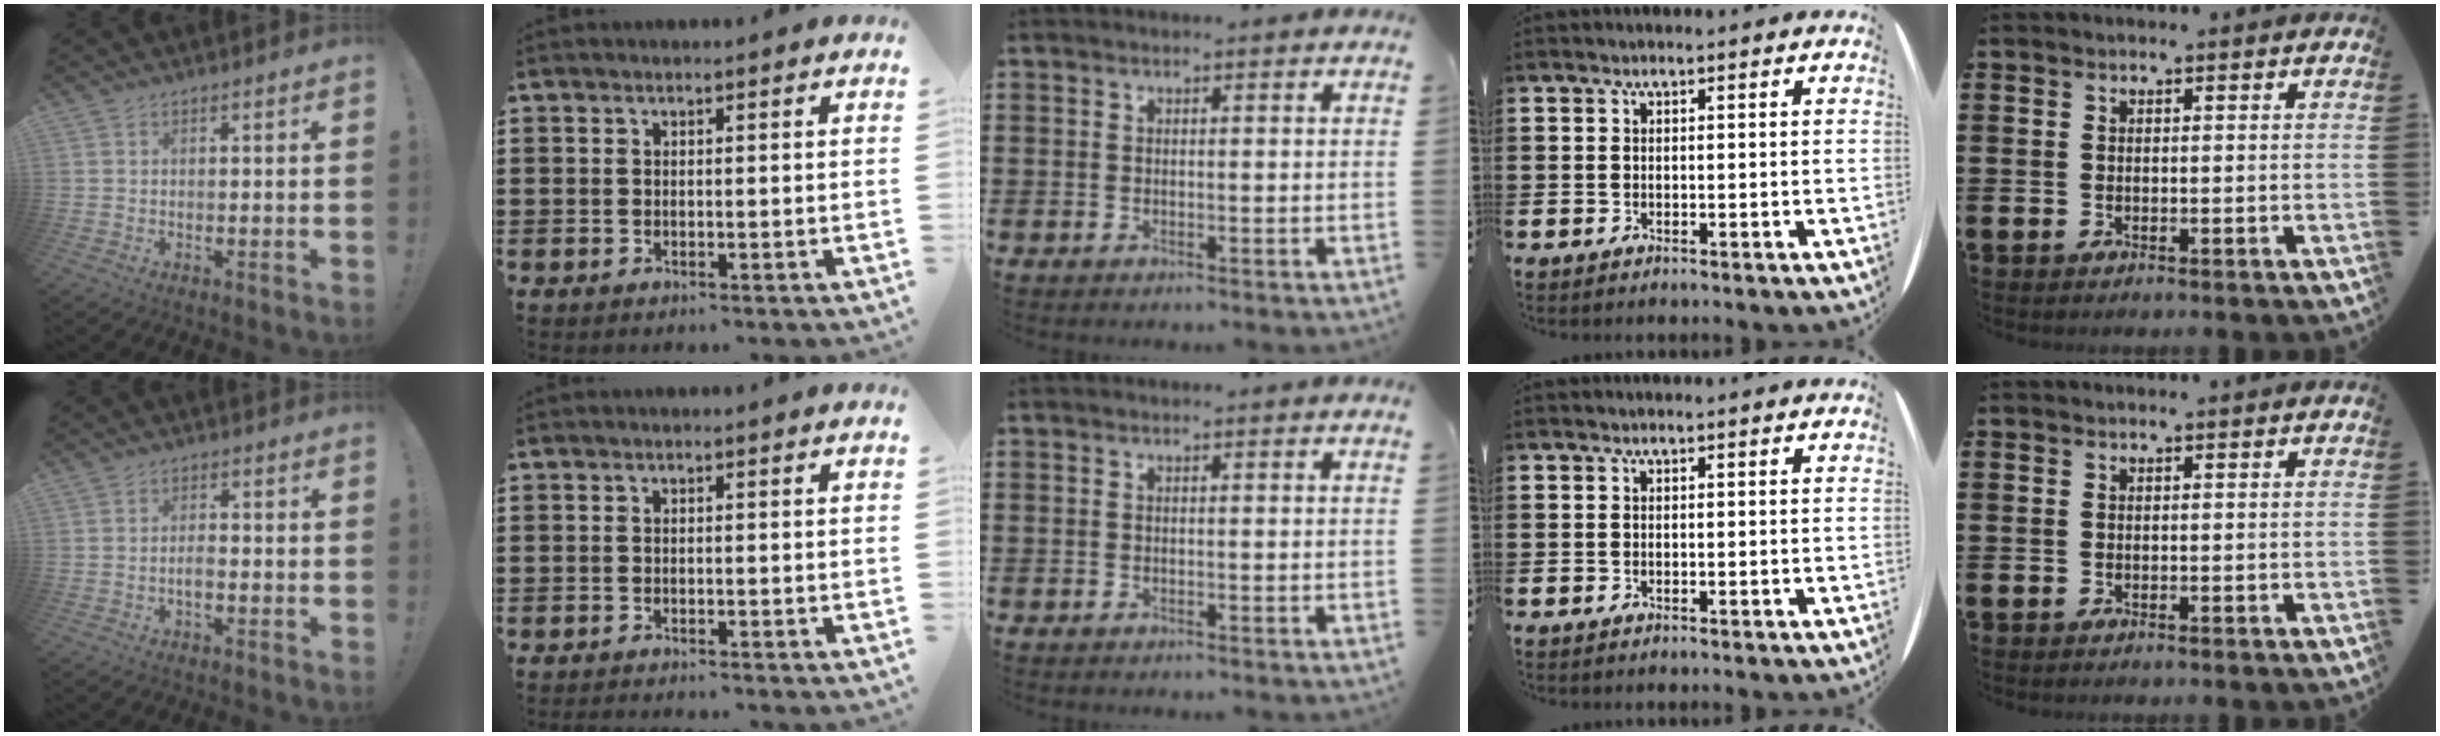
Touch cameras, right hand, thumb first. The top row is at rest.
{"thumb": {"total": 2.5, "force": [-1.0, 1.4, 1.8], "torque": [-0.024, 0.001, -0.019]}, "index": {"total": 0.8, "force": [-0.8, -0.1, 0.0], "torque": [-0.001, 0.000, -0.017]}}